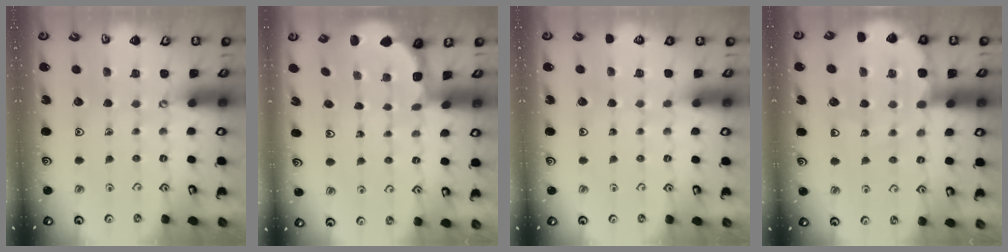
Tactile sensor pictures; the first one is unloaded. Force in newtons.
{"total": 2.0, "press": 1.8, "slide": 0.7}
{"total": 0.0}
{"total": 8.3, "press": 8.1, "slide": 1.4}